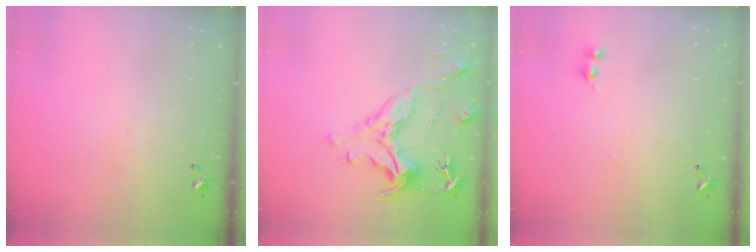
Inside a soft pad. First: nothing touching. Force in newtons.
{"total": 1.9, "press": 0.8, "slide": 1.7}
{"total": 1.8, "press": 1.8, "slide": 0.3}